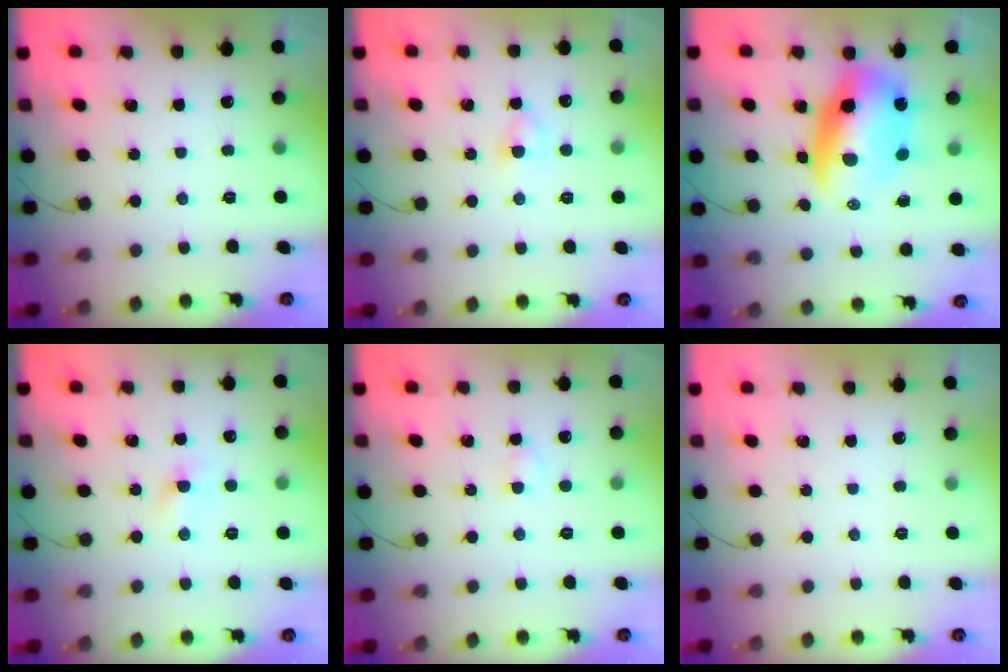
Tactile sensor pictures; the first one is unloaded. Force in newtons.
{"total": 3.6, "press": 3.4, "slide": 1.1}
{"total": 12.2, "press": 11.8, "slide": 3.0}
{"total": 1.6, "press": 1.4, "slide": 0.8}
{"total": 1.5, "press": 1.3, "slide": 0.7}
{"total": 0.0}